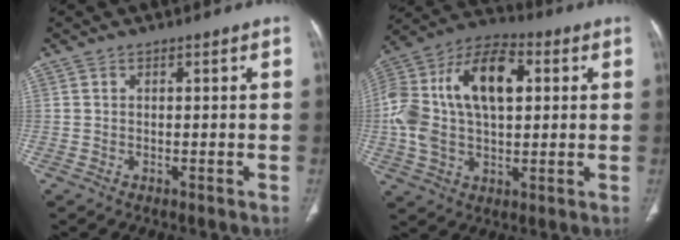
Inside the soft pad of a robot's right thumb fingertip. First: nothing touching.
{"total": 20.9, "force": [3.2, 12.0, 16.8], "torque": [-0.318, 0.026, 0.048]}